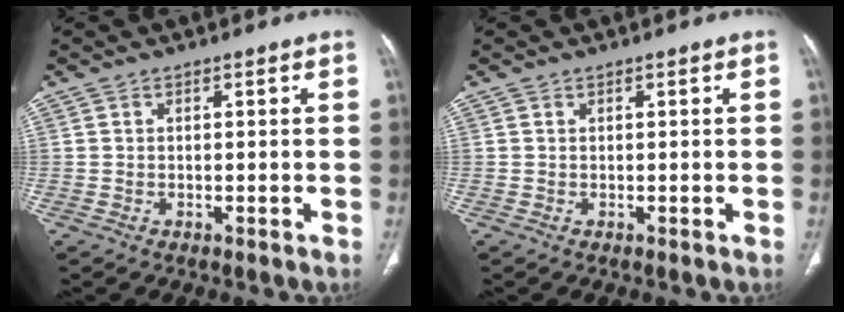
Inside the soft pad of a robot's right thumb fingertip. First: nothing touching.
{"total": 0.0}